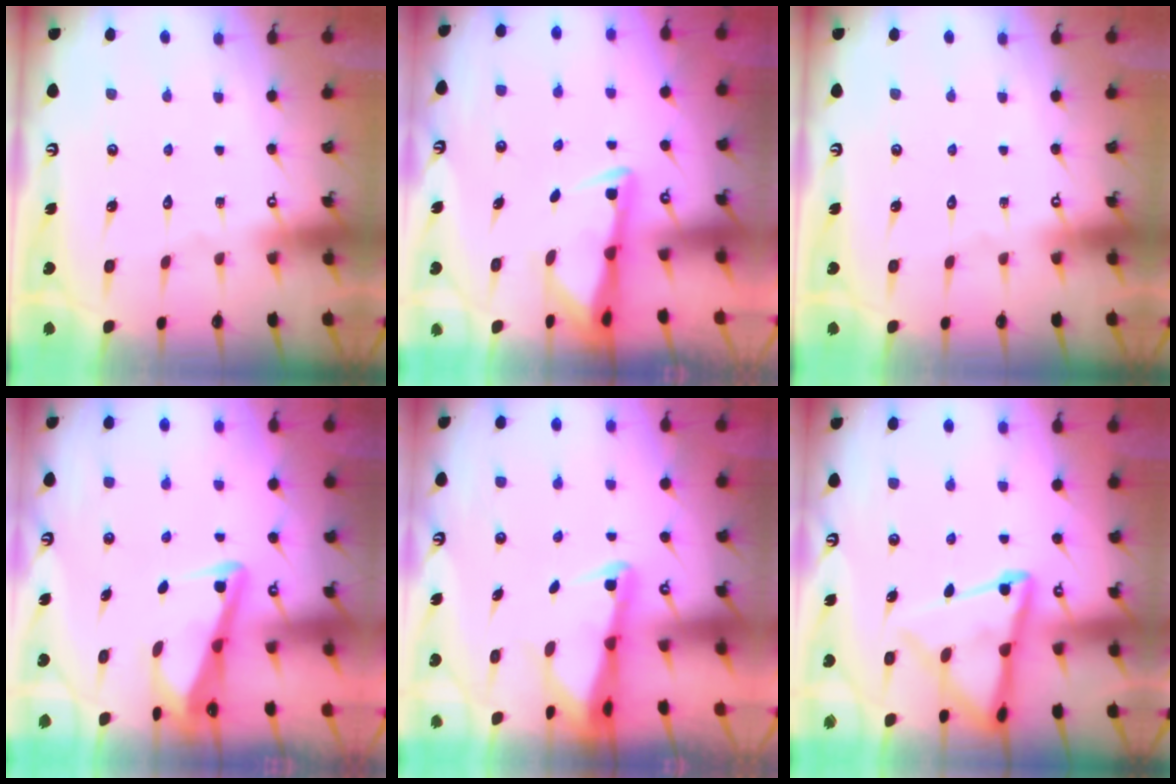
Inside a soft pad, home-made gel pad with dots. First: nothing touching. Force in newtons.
{"total": 2.9, "press": 2.8, "slide": 0.6}
{"total": 0.0}
{"total": 3.6, "press": 3.5, "slide": 0.9}
{"total": 2.7, "press": 2.7, "slide": 0.5}
{"total": 11.4, "press": 11.4, "slide": 1.1}